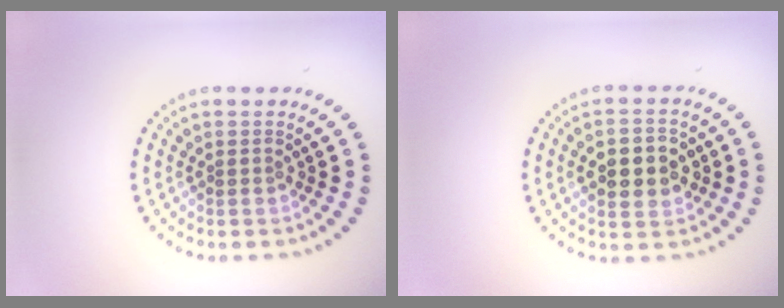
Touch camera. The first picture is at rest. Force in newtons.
{"total": 4.7, "press": 4.7, "slide": 0.2}